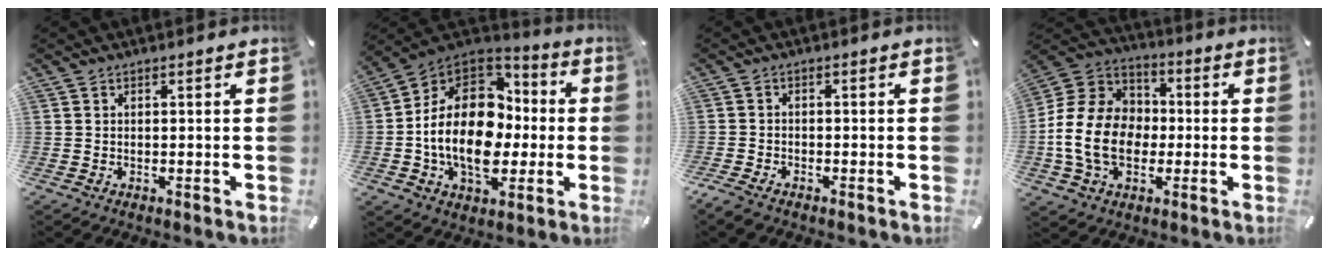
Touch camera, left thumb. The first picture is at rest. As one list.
[{"total": 21.1, "force": [-2.1, 15.0, 14.7], "torque": [-0.293, 0.010, -0.033]}, {"total": 2.5, "force": [-2.1, 0.9, 1.1], "torque": [-0.031, 0.005, -0.045]}, {"total": 16.5, "force": [-2.9, 13.1, 9.6], "torque": [-0.218, 0.032, -0.051]}]